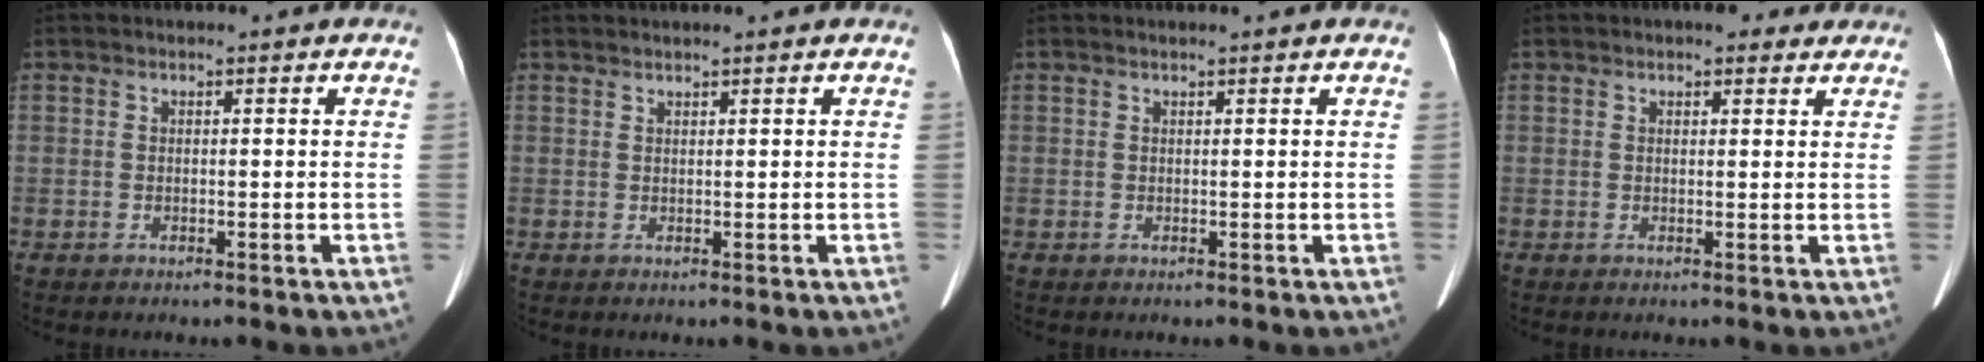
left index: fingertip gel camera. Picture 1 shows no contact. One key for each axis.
{"total": 2.0, "fx": 1.9, "fy": -0.2, "fz": 0.7, "tx": -0.009, "ty": 0.021, "tz": 0.033}
{"total": 1.7, "fx": 1.5, "fy": -0.2, "fz": 0.7, "tx": -0.010, "ty": 0.014, "tz": 0.023}
{"total": 4.0, "fx": 3.1, "fy": 1.7, "fz": 1.8, "tx": -0.015, "ty": 0.015, "tz": 0.038}